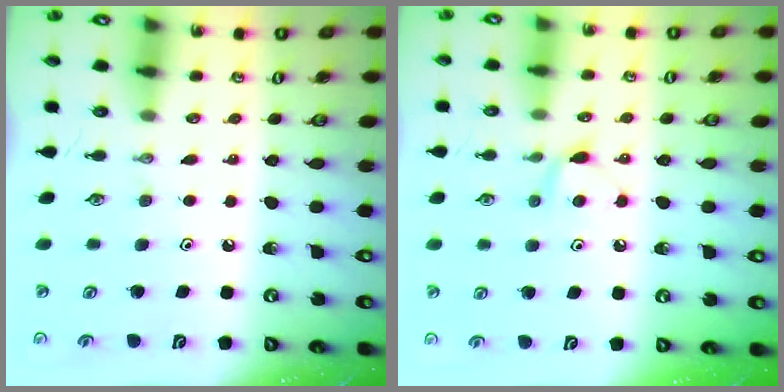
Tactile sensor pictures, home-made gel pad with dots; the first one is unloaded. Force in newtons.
{"total": 6.1, "press": 6.1, "slide": 0.9}